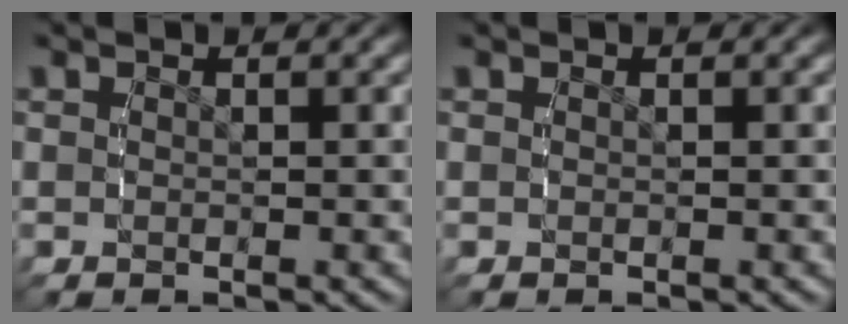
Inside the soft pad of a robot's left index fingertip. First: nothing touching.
{"total": 0.0}